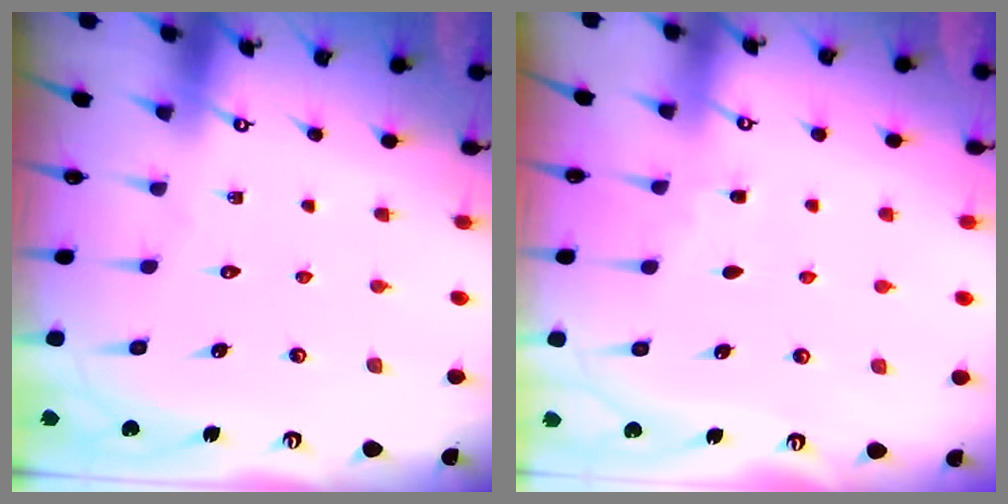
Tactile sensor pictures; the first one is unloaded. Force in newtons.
{"total": 3.4, "press": 3.4, "slide": 0.5}